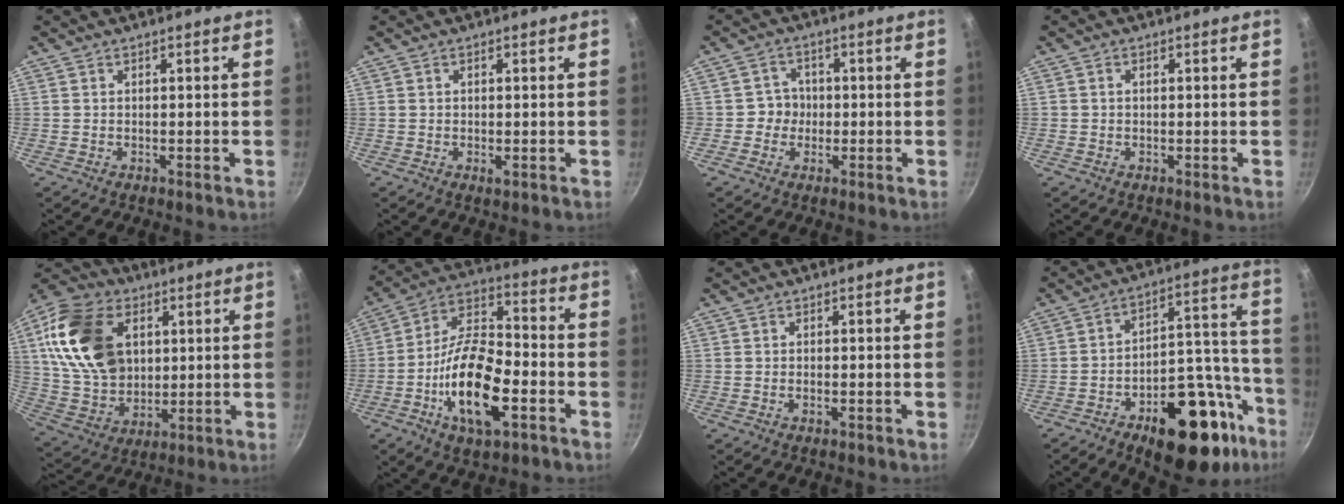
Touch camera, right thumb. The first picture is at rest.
{"total": 1.1, "force": [0.1, 0.5, 1.0], "torque": [-0.016, -0.001, 0.000]}
{"total": 3.9, "force": [-0.6, 3.8, 0.7], "torque": [0.026, 0.013, -0.016]}
{"total": 0.8, "force": [0.1, 0.6, 0.5], "torque": [-0.008, 0.004, 0.001]}
{"total": 21.4, "force": [5.3, 15.3, 14.1], "torque": [-0.240, -0.004, 0.103]}
{"total": 18.8, "force": [-6.6, 8.2, 15.5], "torque": [-0.276, 0.035, -0.132]}
{"total": 1.1, "force": [-0.4, 0.4, 0.9], "torque": [-0.020, 0.003, -0.009]}
{"total": 26.9, "force": [-14.3, 13.3, 18.5], "torque": [-0.191, 0.099, -0.197]}